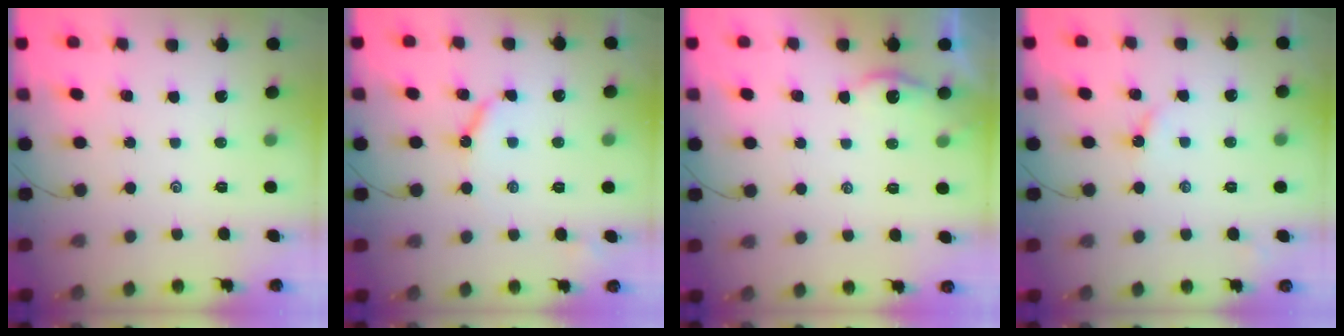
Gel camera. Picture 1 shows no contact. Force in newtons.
{"total": 6.2, "press": 6.2, "slide": 0.4}
{"total": 2.4, "press": 2.4, "slide": 0.1}
{"total": 2.7, "press": 2.7, "slide": 0.4}